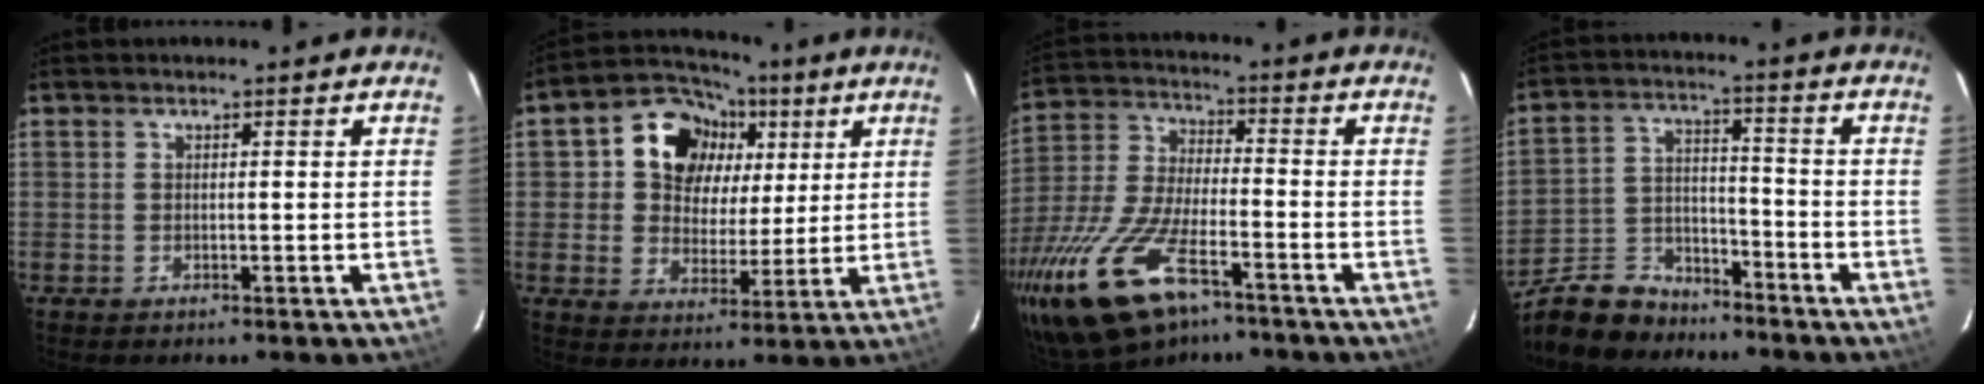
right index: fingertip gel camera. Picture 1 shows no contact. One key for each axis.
{"total": 13.4, "fx": 4.1, "fy": 11.2, "fz": 6.1, "tx": -0.140, "ty": 0.038, "tz": 0.066}
{"total": 17.9, "fx": -11.1, "fy": 7.1, "fz": 12.1, "tx": -0.268, "ty": -0.037, "tz": -0.211}
{"total": 13.0, "fx": -10.9, "fy": 5.8, "fz": 4.0, "tx": -0.109, "ty": 0.013, "tz": -0.184}